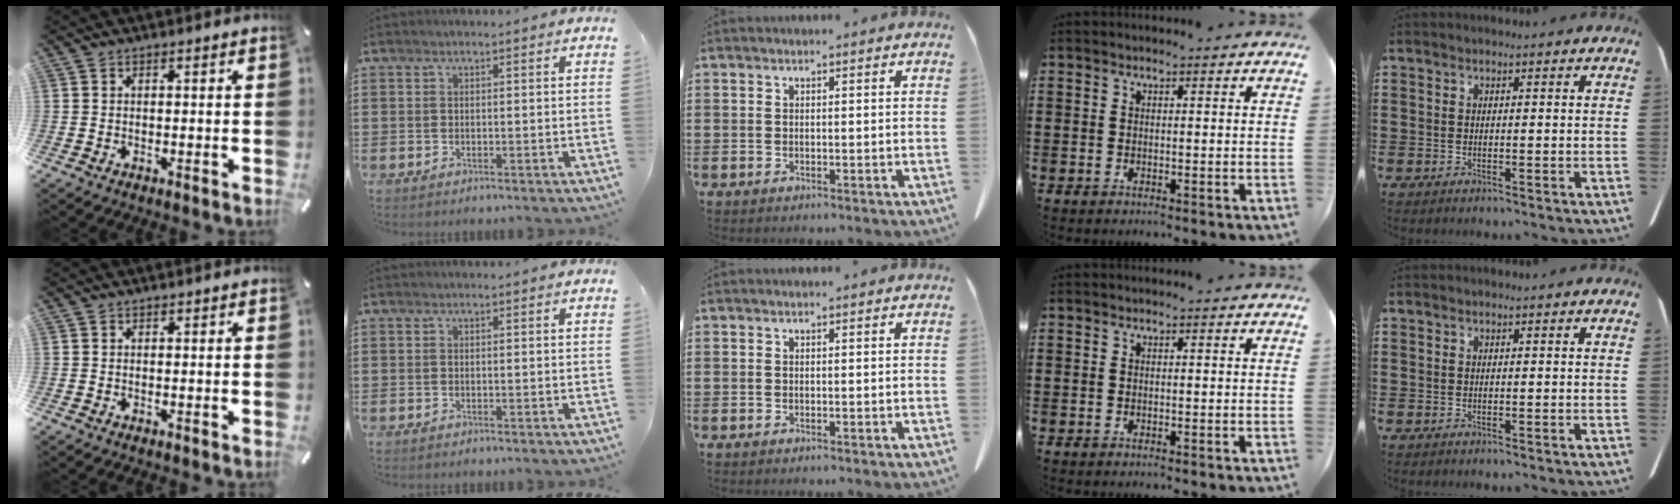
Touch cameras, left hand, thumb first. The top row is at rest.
{}